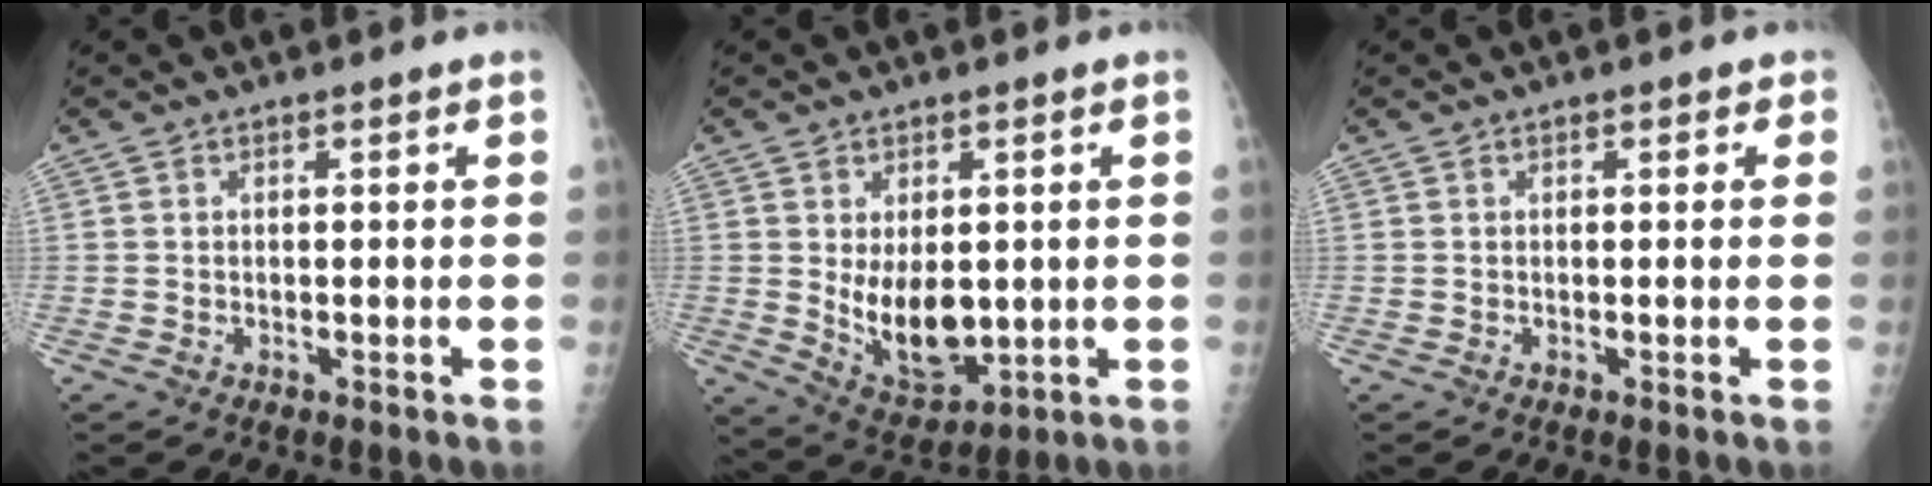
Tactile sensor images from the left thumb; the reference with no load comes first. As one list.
[{"total": 10.7, "force": [0.1, 6.4, 8.6], "torque": [-0.109, -0.023, 0.024]}, {"total": 1.1, "force": [0.5, 0.8, 0.5], "torque": [0.009, 0.002, 0.001]}]